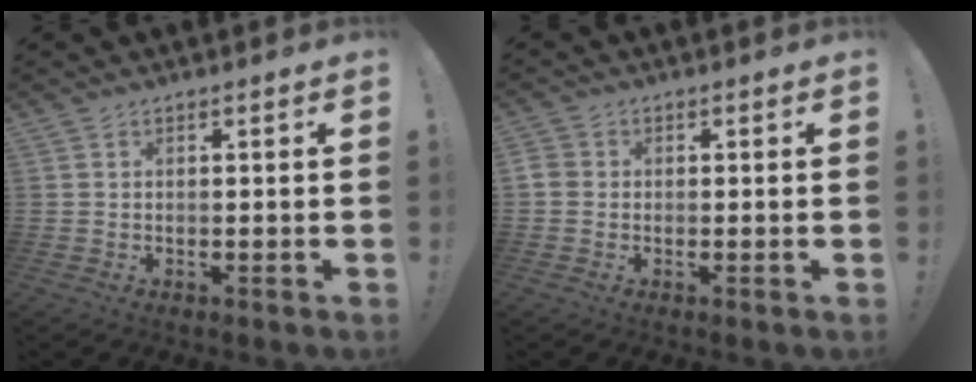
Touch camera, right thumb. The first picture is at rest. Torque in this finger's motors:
{"motor_torque": [0.10, -0.19, -0.04, -0.08, 0.00]}